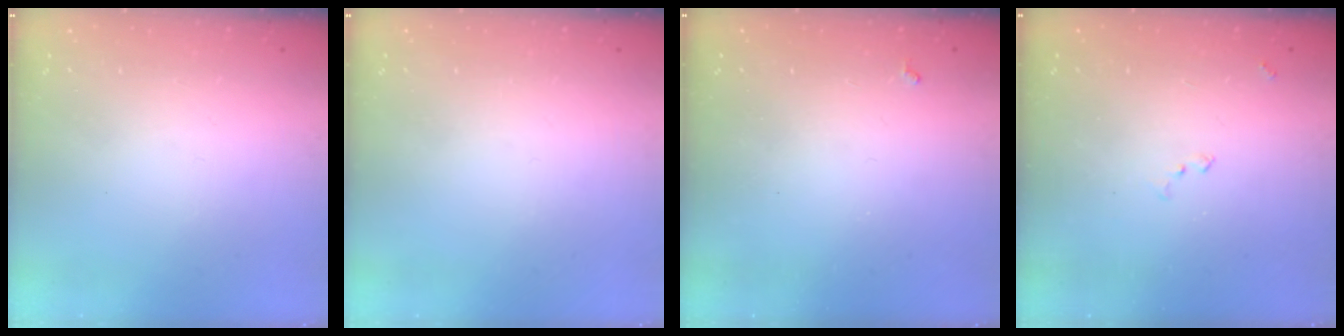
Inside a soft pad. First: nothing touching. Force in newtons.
{"total": 0.0}
{"total": 3.0, "press": 2.9, "slide": 0.5}
{"total": 6.4, "press": 6.4, "slide": 0.9}